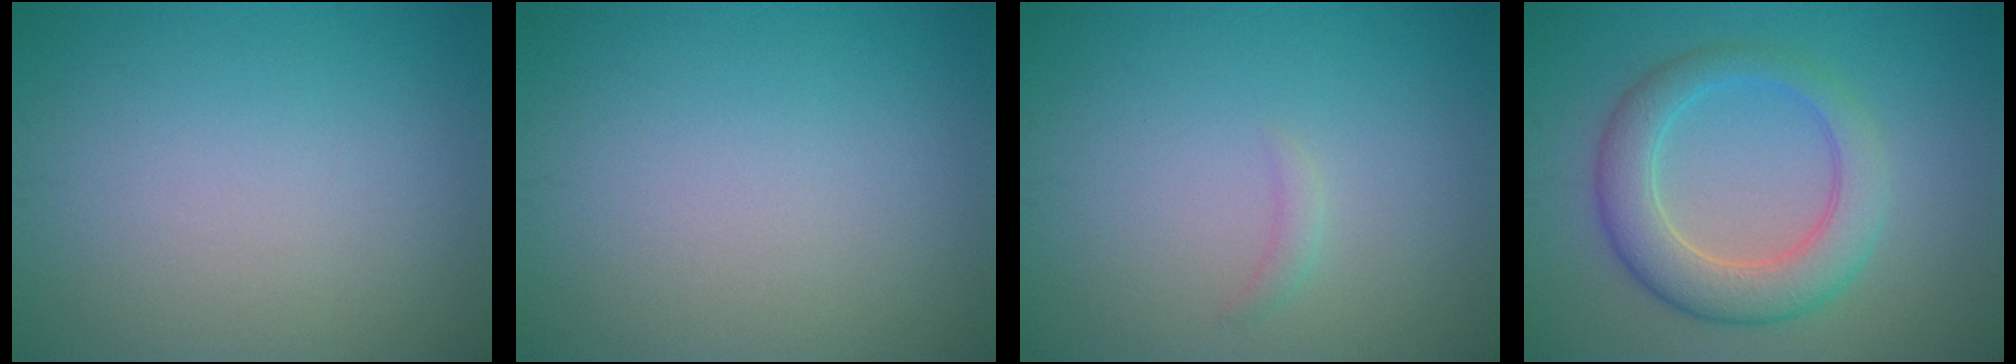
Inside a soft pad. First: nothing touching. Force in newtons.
{"total": 0.0}
{"total": 0.8, "press": 0.8, "slide": 0.1}
{"total": 5.6, "press": 5.6, "slide": 0.3}